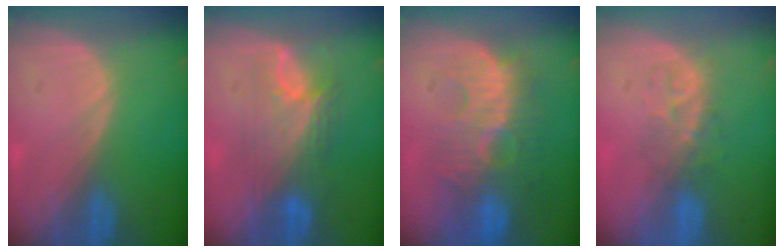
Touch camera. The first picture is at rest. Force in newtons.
{"total": 7.4, "press": 7.2, "slide": 1.6}
{"total": 10.2, "press": 9.7, "slide": 3.0}
{"total": 4.1, "press": 4.0, "slide": 1.2}